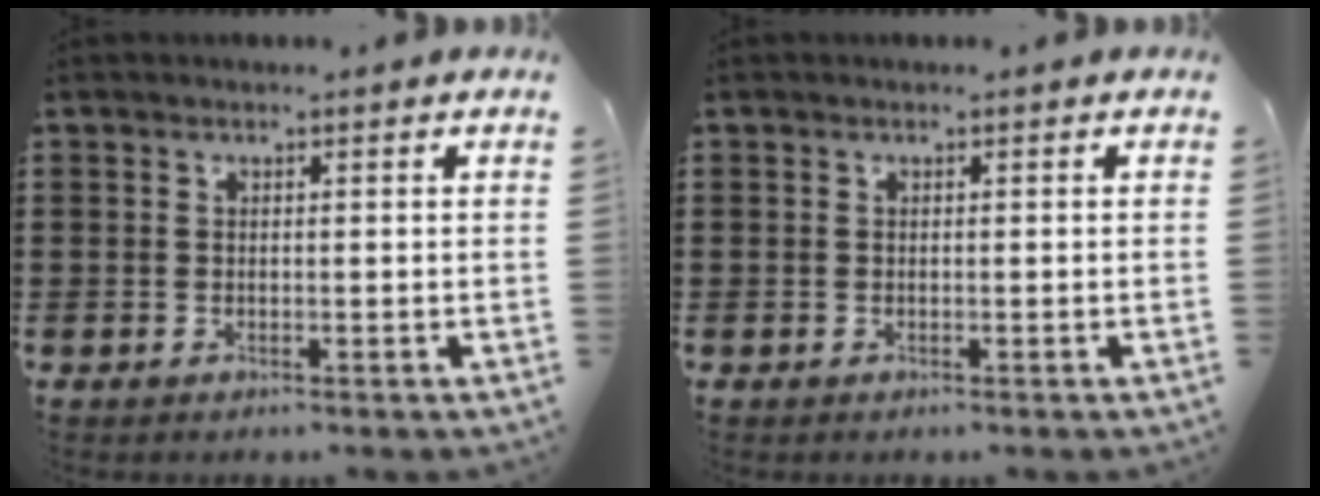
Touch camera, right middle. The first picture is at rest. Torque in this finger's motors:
{"motor_torque": [0.00, 0.00, 0.00, 0.00]}